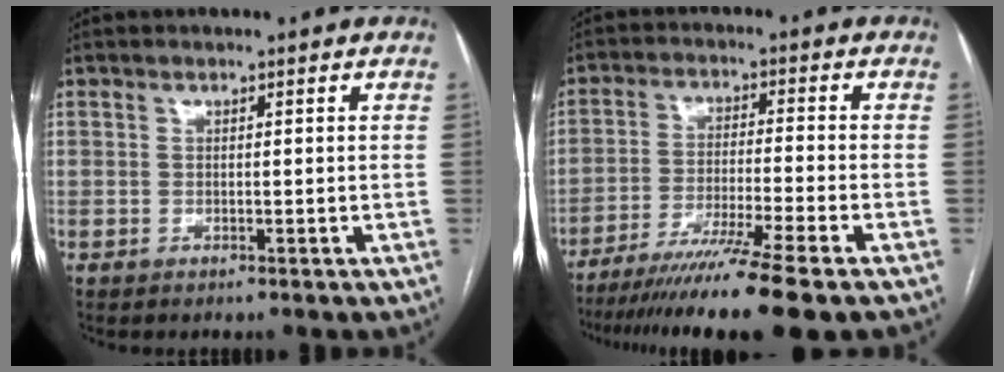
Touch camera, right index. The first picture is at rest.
{"total": 14.7, "force": [-11.4, -2.1, 9.0], "torque": [-0.146, -0.047, -0.184]}